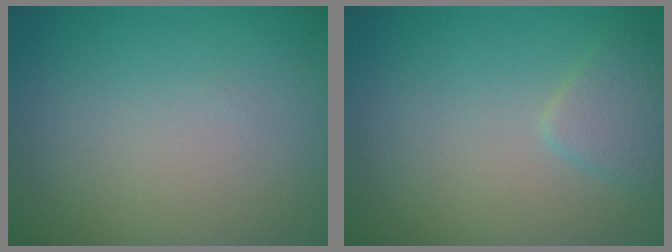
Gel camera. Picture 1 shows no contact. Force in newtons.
{"total": 1.9, "press": 1.9, "slide": 0.2}